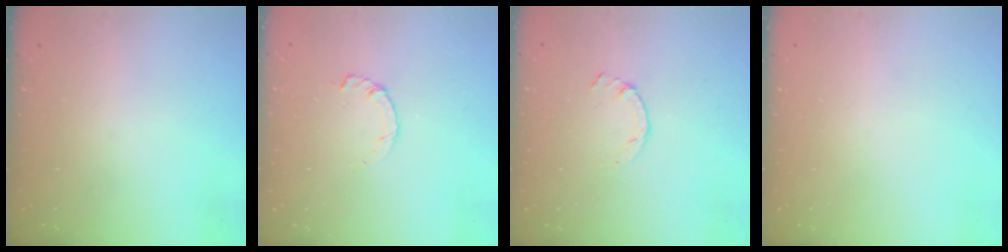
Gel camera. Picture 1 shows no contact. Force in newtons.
{"total": 2.2, "press": 2.2, "slide": 0.2}
{"total": 0.9, "press": 0.9, "slide": 0.3}
{"total": 0.0}